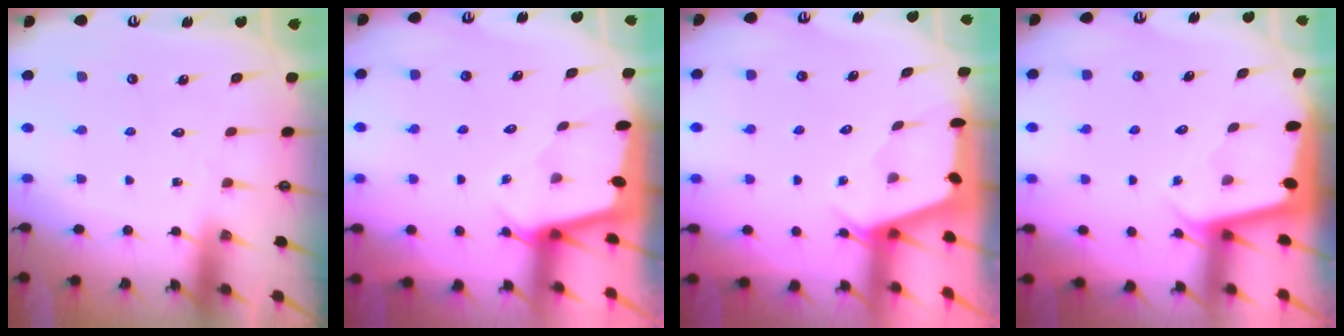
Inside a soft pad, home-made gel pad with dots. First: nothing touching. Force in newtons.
{"total": 1.6, "press": 1.6, "slide": 0.2}
{"total": 2.5, "press": 2.5, "slide": 0.3}
{"total": 1.9, "press": 1.9, "slide": 0.1}